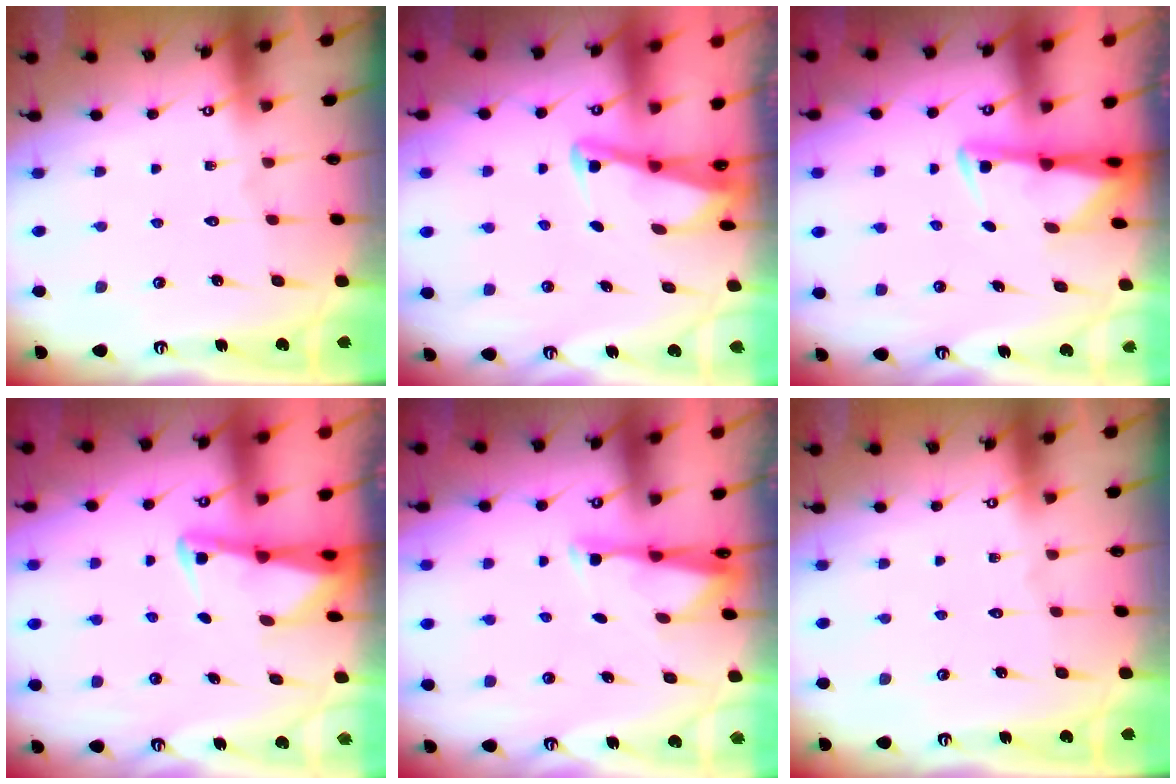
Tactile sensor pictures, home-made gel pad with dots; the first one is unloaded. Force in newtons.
{"total": 2.9, "press": 2.9, "slide": 0.4}
{"total": 2.8, "press": 2.8, "slide": 0.6}
{"total": 2.3, "press": 2.3, "slide": 0.3}
{"total": 2.8, "press": 2.8, "slide": 0.6}
{"total": 0.0}